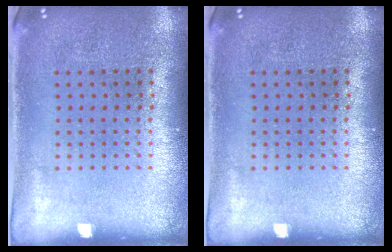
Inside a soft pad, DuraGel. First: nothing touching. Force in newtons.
{"total": 0.0}